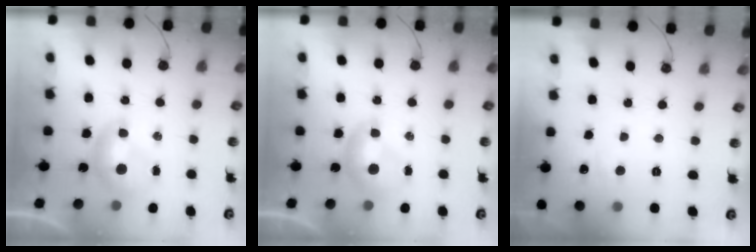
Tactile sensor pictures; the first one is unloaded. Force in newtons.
{"total": 0.0}
{"total": 0.9, "press": 0.5, "slide": 0.8}